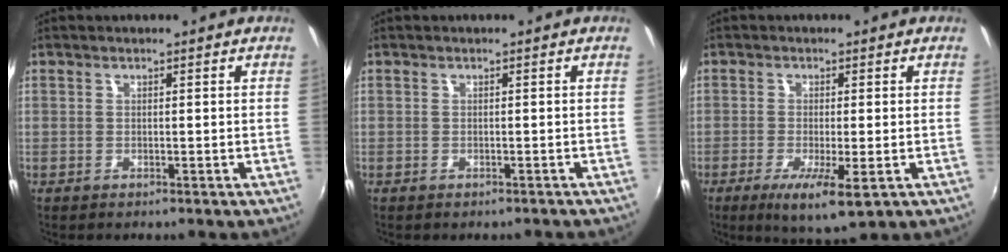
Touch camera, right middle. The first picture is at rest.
{"total": 1.3, "force": [-1.1, 0.5, 0.4], "torque": [-0.011, -0.003, -0.012]}
{"total": 7.4, "force": [-3.2, 1.2, 6.6], "torque": [-0.134, -0.026, -0.050]}